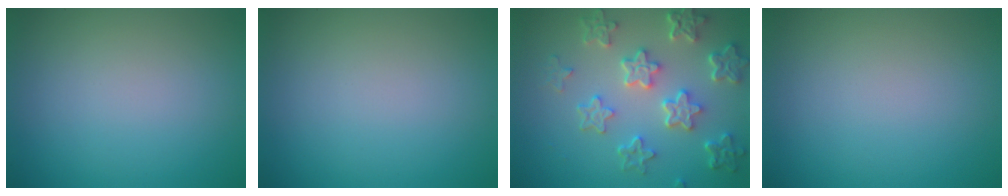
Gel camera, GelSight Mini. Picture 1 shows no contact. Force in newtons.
{"total": 0.0}
{"total": 6.0, "press": 4.7, "slide": 3.9}
{"total": 0.0}